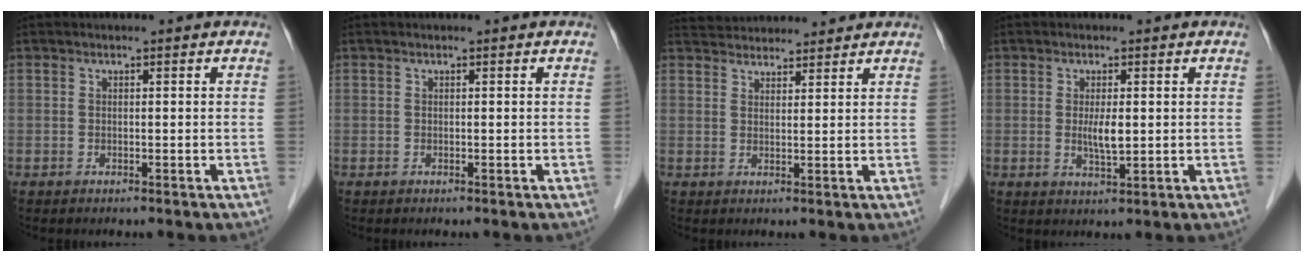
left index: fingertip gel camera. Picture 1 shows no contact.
{"total": 0.0}
{"total": 8.0, "force": [7.6, 1.7, 1.5], "torque": [-0.023, 0.032, 0.114]}
{"total": 3.0, "force": [0.2, 0.7, 2.9], "torque": [-0.056, -0.006, 0.005]}